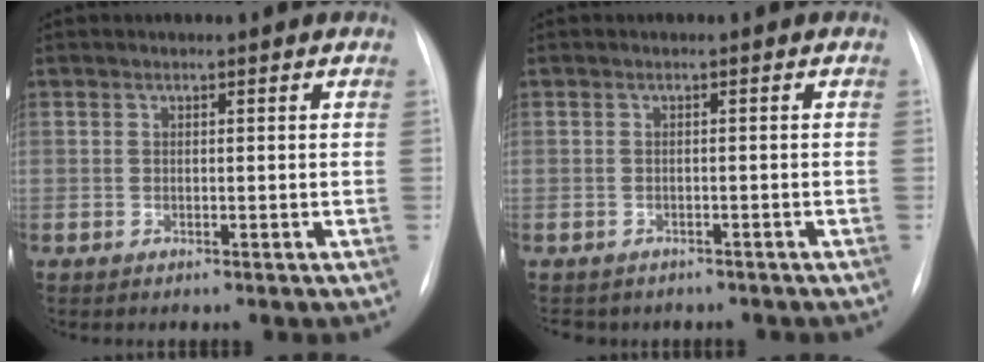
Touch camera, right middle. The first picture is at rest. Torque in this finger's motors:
{"motor_torque": [0.46, -0.54, 0.10, 0.04]}